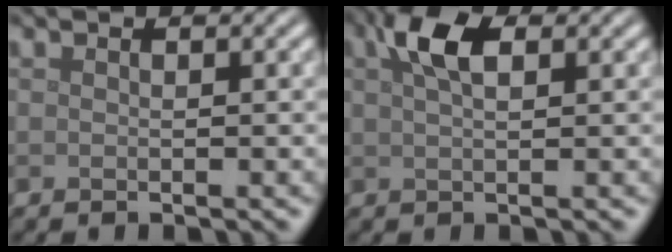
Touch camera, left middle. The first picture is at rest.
{"total": 3.8, "force": [1.7, 1.7, 2.9], "torque": [-0.059, 0.008, 0.029]}